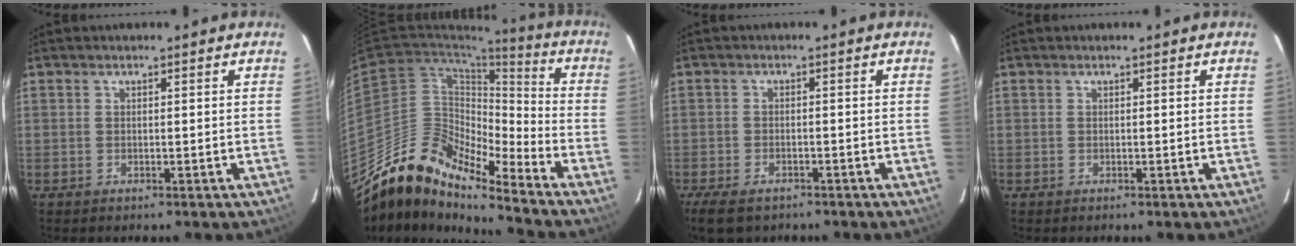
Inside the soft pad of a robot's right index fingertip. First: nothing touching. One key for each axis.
{"total": 14.8, "fx": -12.9, "fy": 3.0, "fz": 6.5, "tx": -0.096, "ty": 0.001, "tz": -0.260}
{"total": 7.0, "fx": -5.0, "fy": 3.4, "fz": 3.5, "tx": -0.093, "ty": -0.020, "tz": -0.090}
{"total": 0.0}